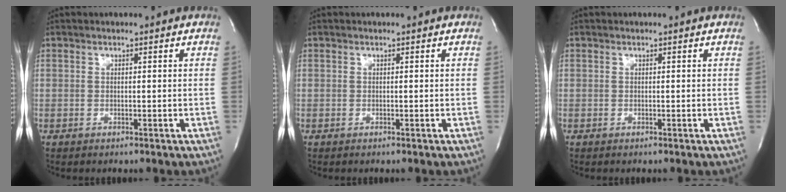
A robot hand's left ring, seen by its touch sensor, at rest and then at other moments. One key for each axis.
{"total": 0.0}
{"total": 0.0}